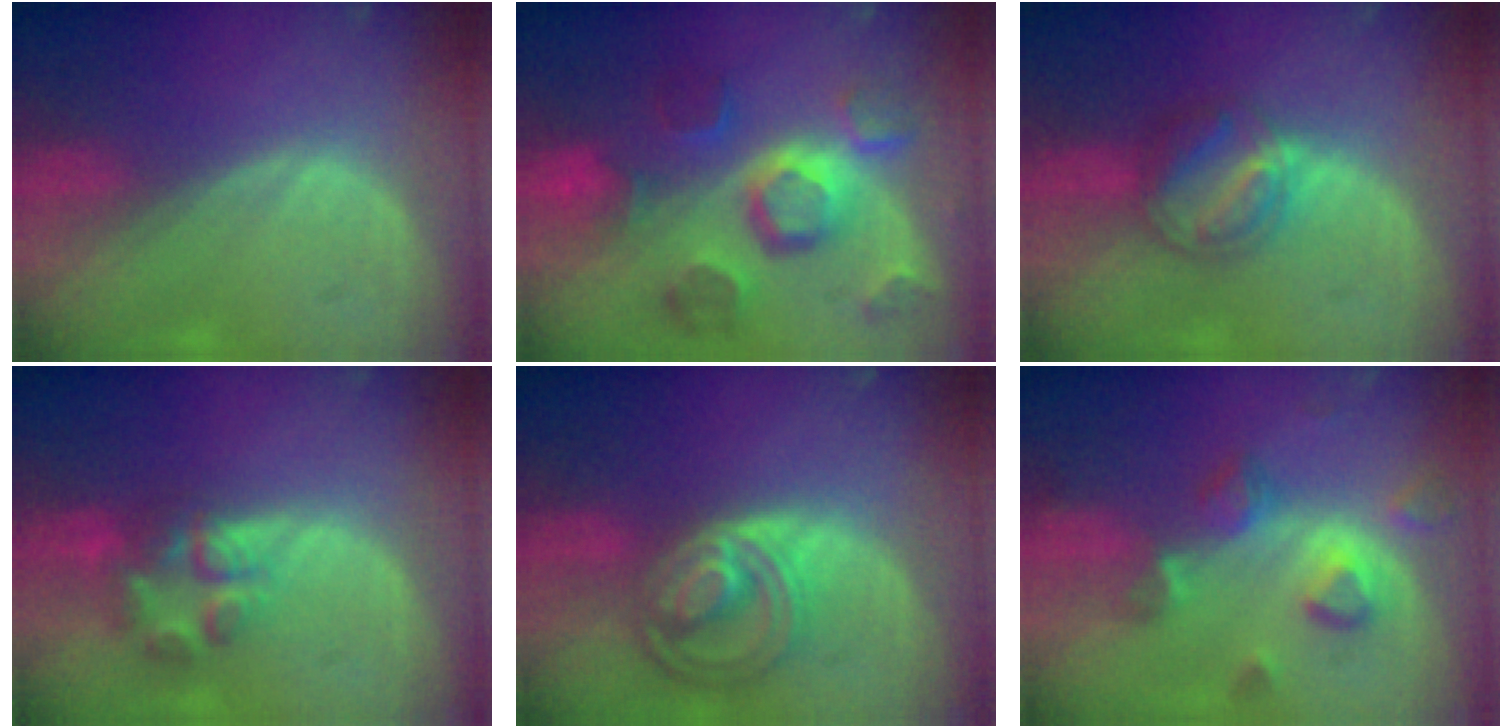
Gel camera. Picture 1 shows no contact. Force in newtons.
{"total": 11.2, "press": 10.0, "slide": 5.1}
{"total": 6.0, "press": 6.0, "slide": 0.3}
{"total": 6.9, "press": 5.9, "slide": 3.6}
{"total": 8.6, "press": 7.4, "slide": 4.4}
{"total": 7.1, "press": 6.9, "slide": 1.6}